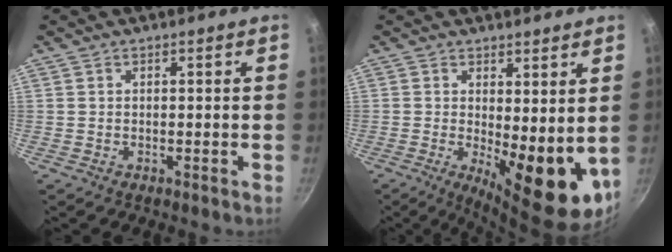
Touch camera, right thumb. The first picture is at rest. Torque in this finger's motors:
{"motor_torque": [-0.27, 1.26, 1.50, -0.32, 0.11]}